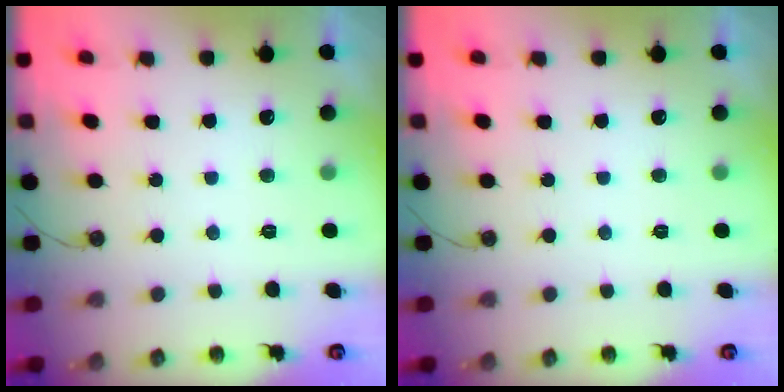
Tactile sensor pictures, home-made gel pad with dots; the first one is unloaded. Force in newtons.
{"total": 0.0}